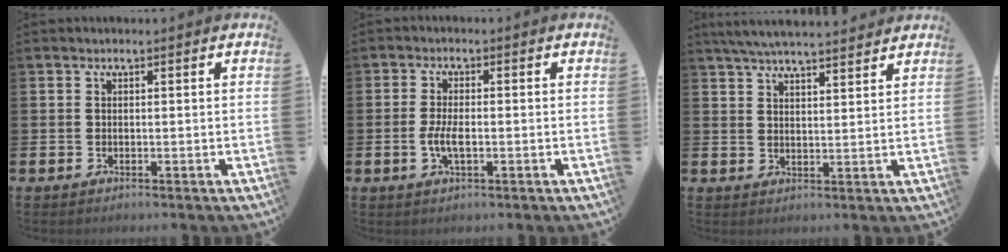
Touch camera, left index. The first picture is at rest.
{"total": 3.3, "force": [-0.6, 1.2, 3.0], "torque": [-0.054, -0.003, -0.015]}
{"total": 5.6, "force": [5.4, 0.4, 1.4], "torque": [-0.050, -0.017, 0.100]}